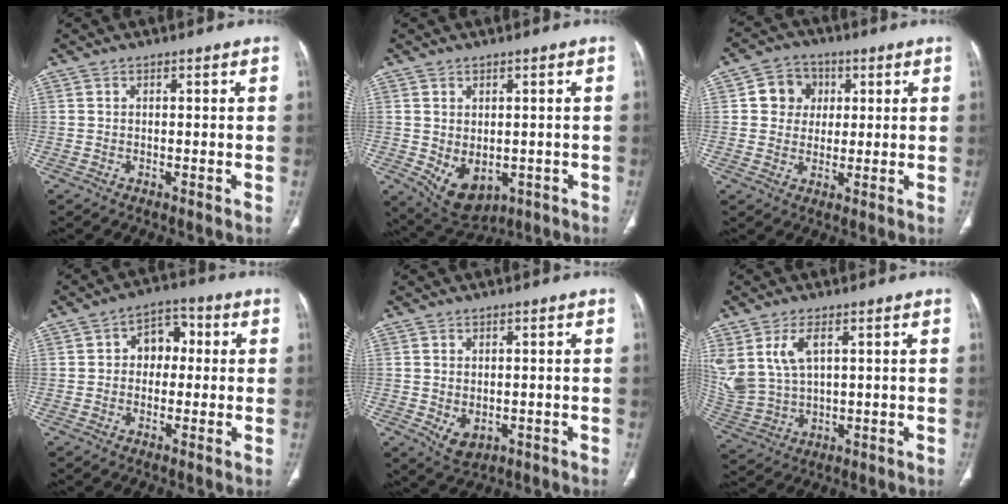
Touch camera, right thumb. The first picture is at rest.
{"total": 8.1, "force": [-1.7, 5.5, 5.8], "torque": [-0.078, -0.006, -0.001]}
{"total": 7.3, "force": [1.7, 6.6, 2.6], "torque": [-0.002, 0.003, 0.023]}
{"total": 7.1, "force": [0.7, 5.3, 4.7], "torque": [-0.034, 0.021, 0.003]}
{"total": 4.2, "force": [-0.7, 3.0, 2.9], "torque": [-0.042, -0.005, 0.005]}
{"total": 11.1, "force": [4.2, 6.3, 8.0], "torque": [-0.182, -0.010, 0.101]}